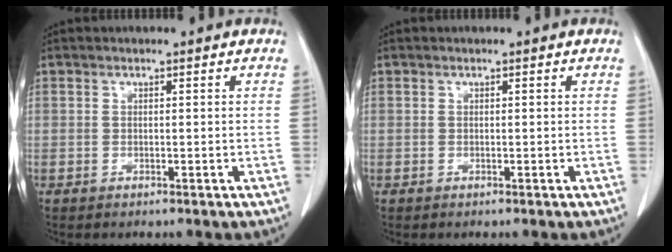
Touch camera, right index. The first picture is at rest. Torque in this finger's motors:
{"motor_torque": [-0.05, 0.00, 0.03, 0.01]}